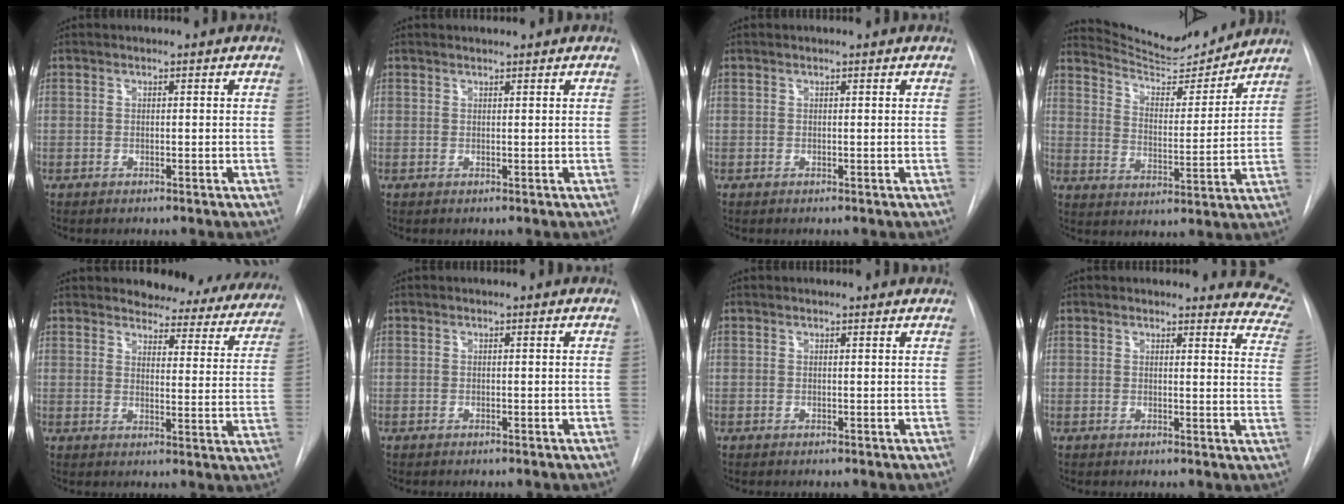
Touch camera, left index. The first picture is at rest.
{"total": 0.5, "force": [-0.4, -0.3, -0.2], "torque": [-0.005, -0.002, 0.000]}
{"total": 0.8, "force": [-0.8, -0.2, -0.2], "torque": [0.002, 0.002, -0.010]}
{"total": 11.6, "force": [11.5, 0.9, 1.7], "torque": [-0.032, -0.015, 0.179]}
{"total": 17.7, "force": [16.2, 5.5, 4.4], "torque": [-0.032, -0.055, 0.173]}
{"total": 0.0}
{"total": 0.6, "force": [0.6, 0.0, 0.0], "torque": [-0.009, 0.008, 0.003]}
{"total": 9.4, "force": [9.2, 1.8, 0.1], "torque": [0.048, -0.083, 0.049]}